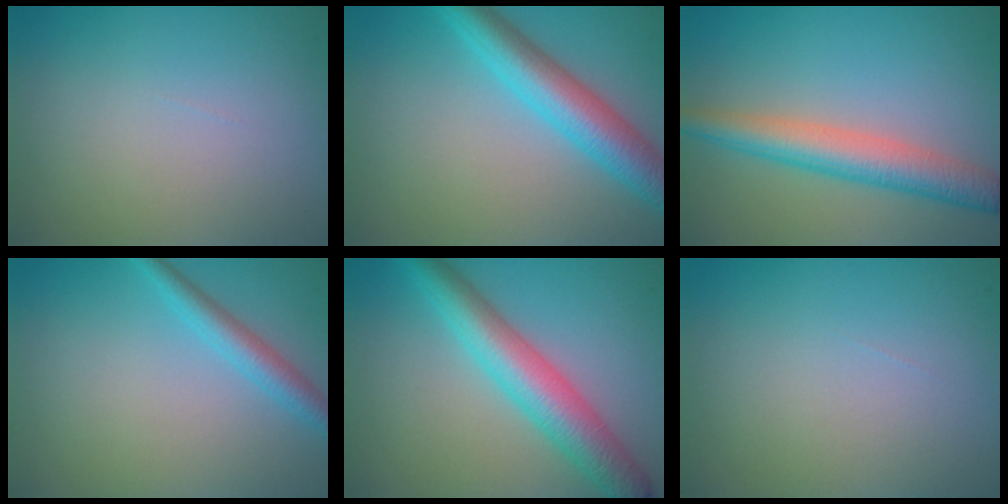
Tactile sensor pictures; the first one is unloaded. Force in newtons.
{"total": 5.7, "press": 5.7, "slide": 0.0}
{"total": 4.8, "press": 4.8, "slide": 0.2}
{"total": 2.5, "press": 2.5, "slide": 0.0}
{"total": 6.1, "press": 6.1, "slide": 0.1}
{"total": 0.0}